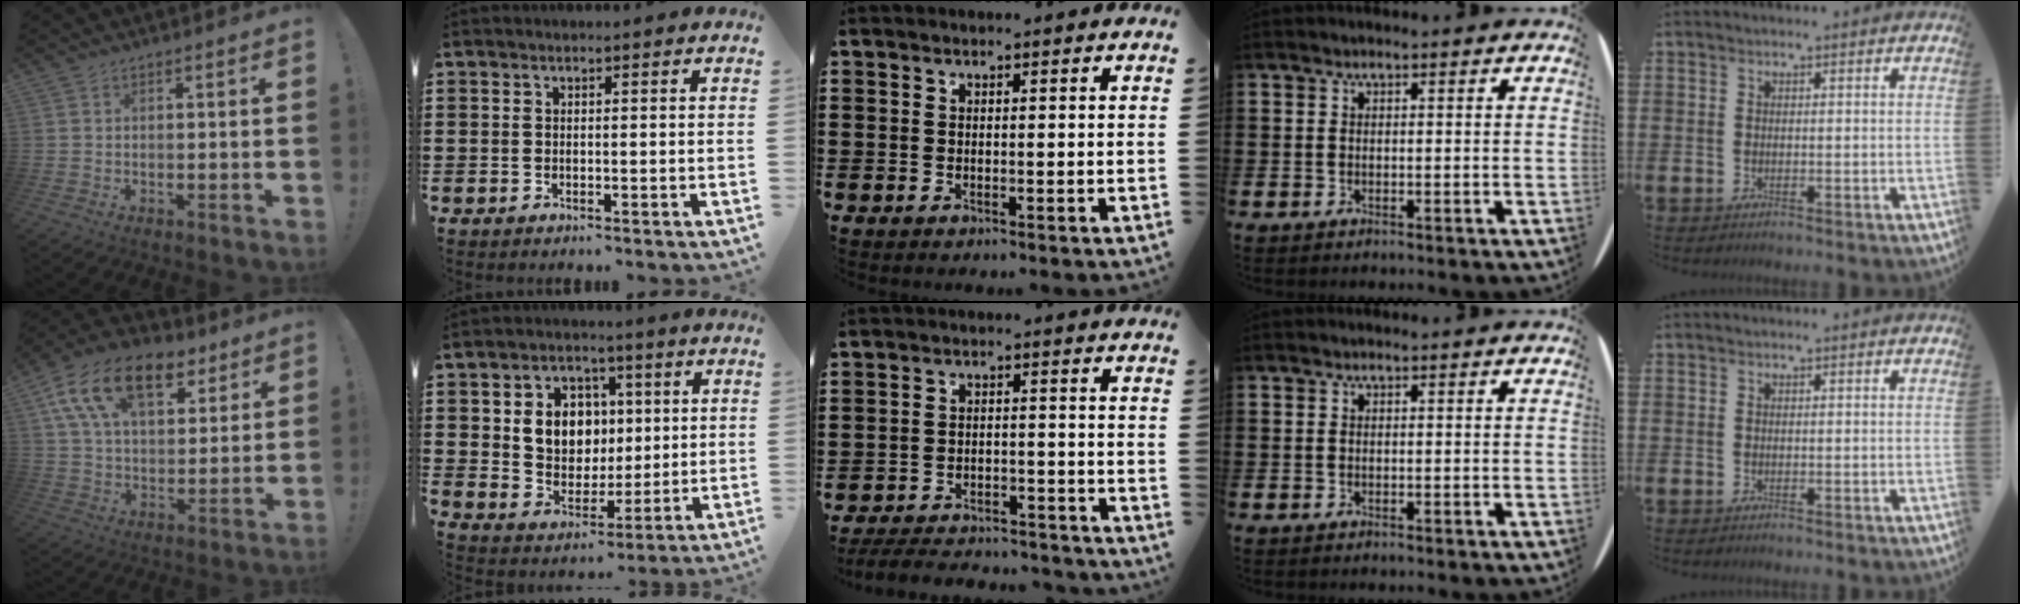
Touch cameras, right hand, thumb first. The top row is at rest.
{"thumb": {"total": 19.6, "force": [10.0, 11.2, 12.7], "torque": [-0.215, -0.038, 0.179]}, "index": {"total": 8.1, "force": [1.7, 6.9, 3.9], "torque": [-0.091, 0.016, 0.029]}, "middle": {"total": 4.8, "force": [-4.7, 0.5, 1.0], "torque": [-0.021, 0.003, -0.095]}}